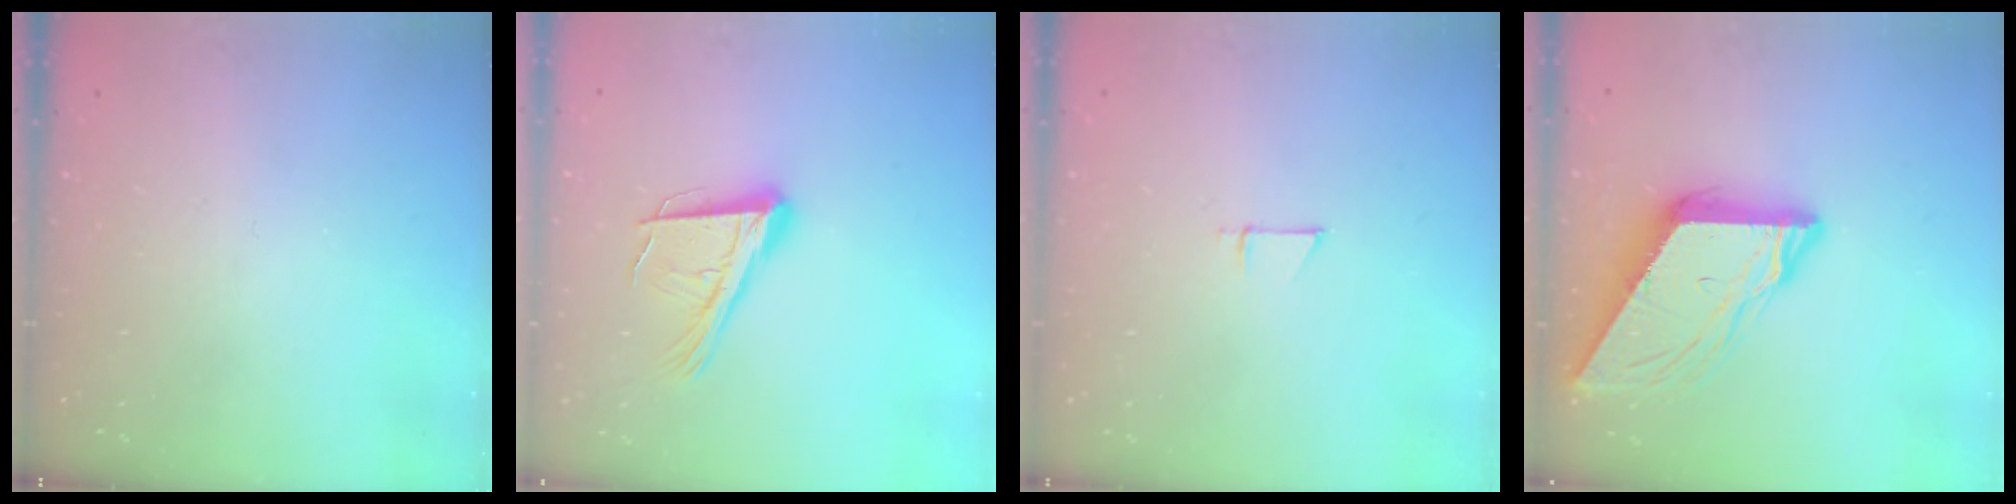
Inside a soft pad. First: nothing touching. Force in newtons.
{"total": 17.0, "press": 16.5, "slide": 3.9}
{"total": 3.5, "press": 3.4, "slide": 0.4}
{"total": 10.0, "press": 10.0, "slide": 0.8}